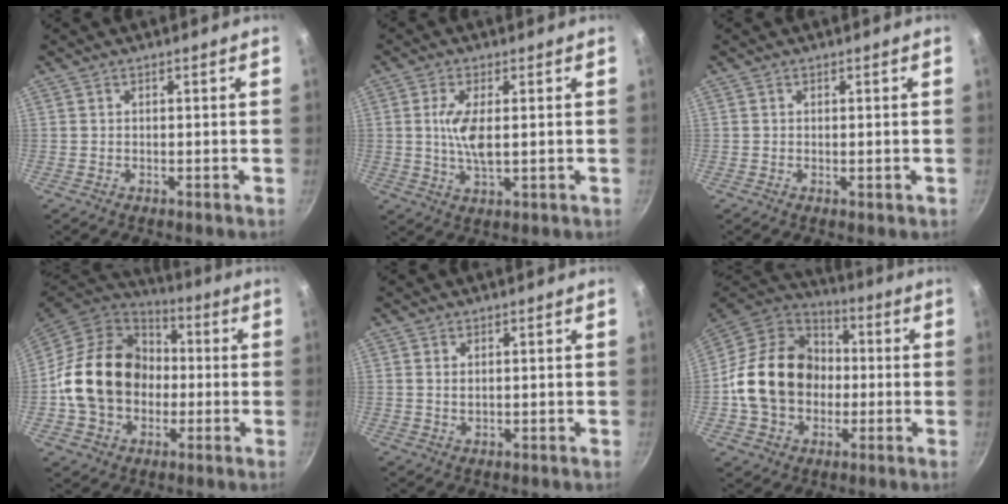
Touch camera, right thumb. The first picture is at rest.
{"total": 6.9, "force": [0.7, 2.4, 6.4], "torque": [-0.137, -0.005, 0.016]}
{"total": 0.7, "force": [0.0, 0.2, 0.7], "torque": [-0.010, -0.001, 0.000]}
{"total": 20.9, "force": [-1.0, 16.7, 12.6], "torque": [-0.202, 0.045, -0.021]}
{"total": 1.4, "force": [0.6, 0.8, 1.0], "torque": [-0.019, -0.003, 0.011]}
{"total": 19.9, "force": [-1.2, 15.9, 12.0], "torque": [-0.184, 0.042, -0.026]}